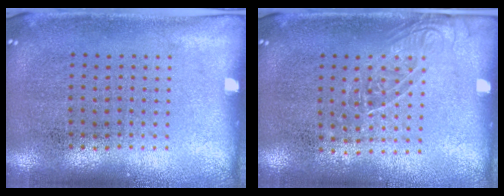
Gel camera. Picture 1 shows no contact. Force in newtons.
{"total": 1.2, "press": 1.1, "slide": 0.7}